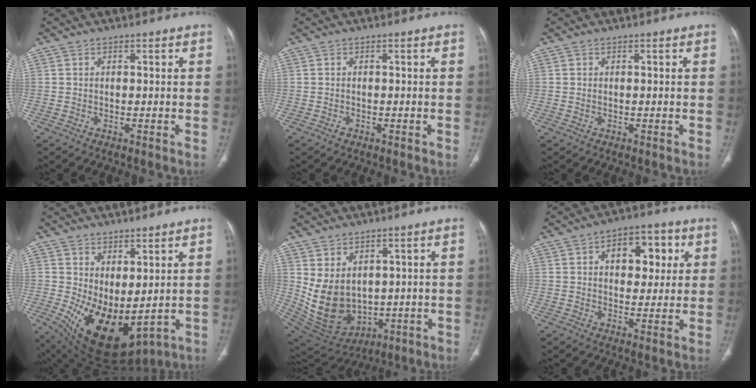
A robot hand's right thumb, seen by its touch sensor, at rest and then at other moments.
{"total": 0.5, "force": [-0.3, 0.4, 0.2], "torque": [-0.001, 0.002, -0.004]}
{"total": 0.0}
{"total": 13.8, "force": [0.1, 7.2, 11.8], "torque": [-0.196, -0.023, 0.037]}
{"total": 12.3, "force": [1.2, 9.1, 8.2], "torque": [-0.133, -0.015, 0.066]}
{"total": 10.5, "force": [3.1, 6.6, 7.6], "torque": [-0.061, 0.005, 0.041]}